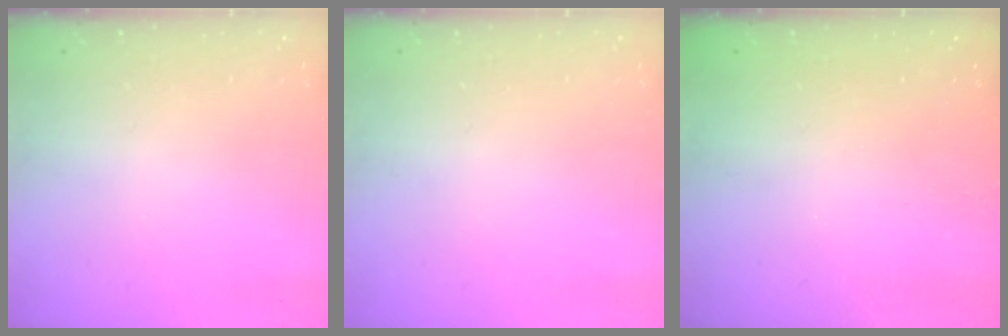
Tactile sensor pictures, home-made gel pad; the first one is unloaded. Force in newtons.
{"total": 0.0}
{"total": 2.3, "press": 2.1, "slide": 0.8}